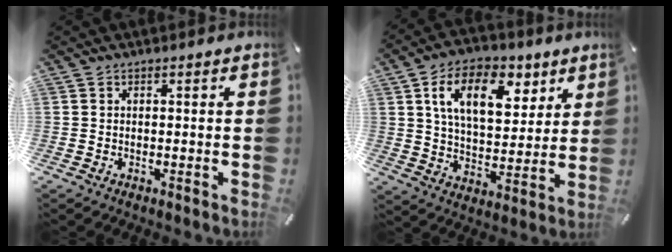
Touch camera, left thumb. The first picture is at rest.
{"total": 14.8, "force": [6.8, 9.1, 9.5], "torque": [-0.146, -0.018, 0.118]}